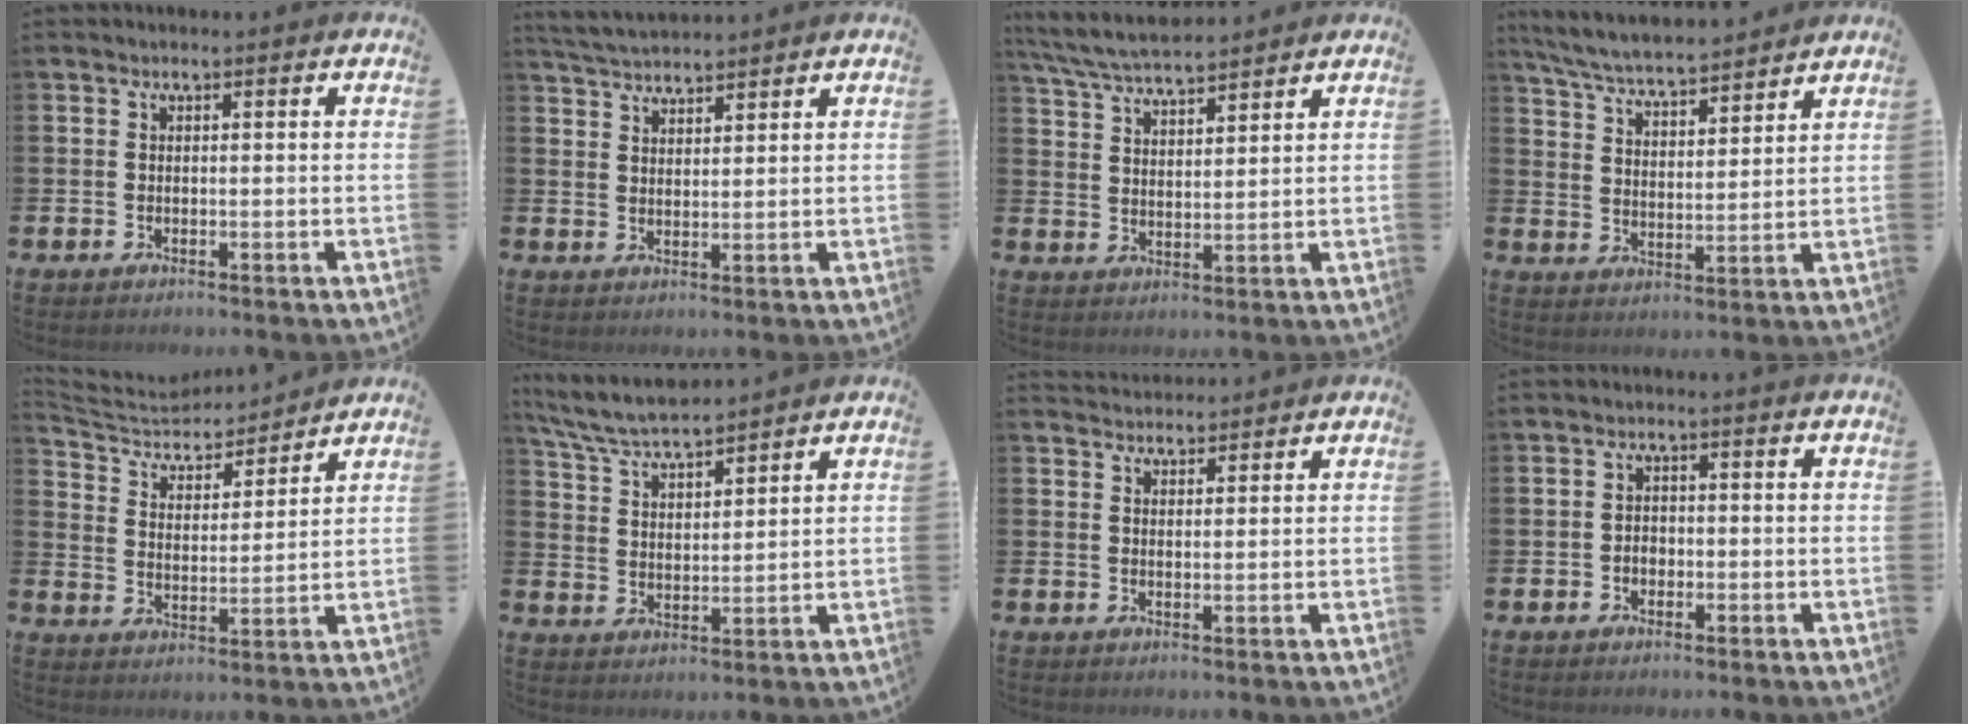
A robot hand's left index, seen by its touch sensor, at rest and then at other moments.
{"total": 4.0, "force": [4.0, 0.4, 0.4], "torque": [-0.027, -0.013, 0.075]}
{"total": 6.0, "force": [5.8, 0.7, 1.4], "torque": [-0.051, -0.027, 0.105]}
{"total": 6.1, "force": [5.9, 0.4, 1.2], "torque": [-0.054, -0.039, 0.104]}
{"total": 5.7, "force": [5.5, 1.5, 0.7], "torque": [-0.048, -0.047, 0.091]}
{"total": 6.5, "force": [6.2, 0.7, 1.8], "torque": [-0.060, -0.028, 0.112]}
{"total": 2.8, "force": [2.7, 0.6, -0.1], "torque": [-0.001, -0.012, 0.050]}
{"total": 1.6, "force": [-0.4, 1.3, 0.8], "torque": [-0.004, 0.001, -0.013]}